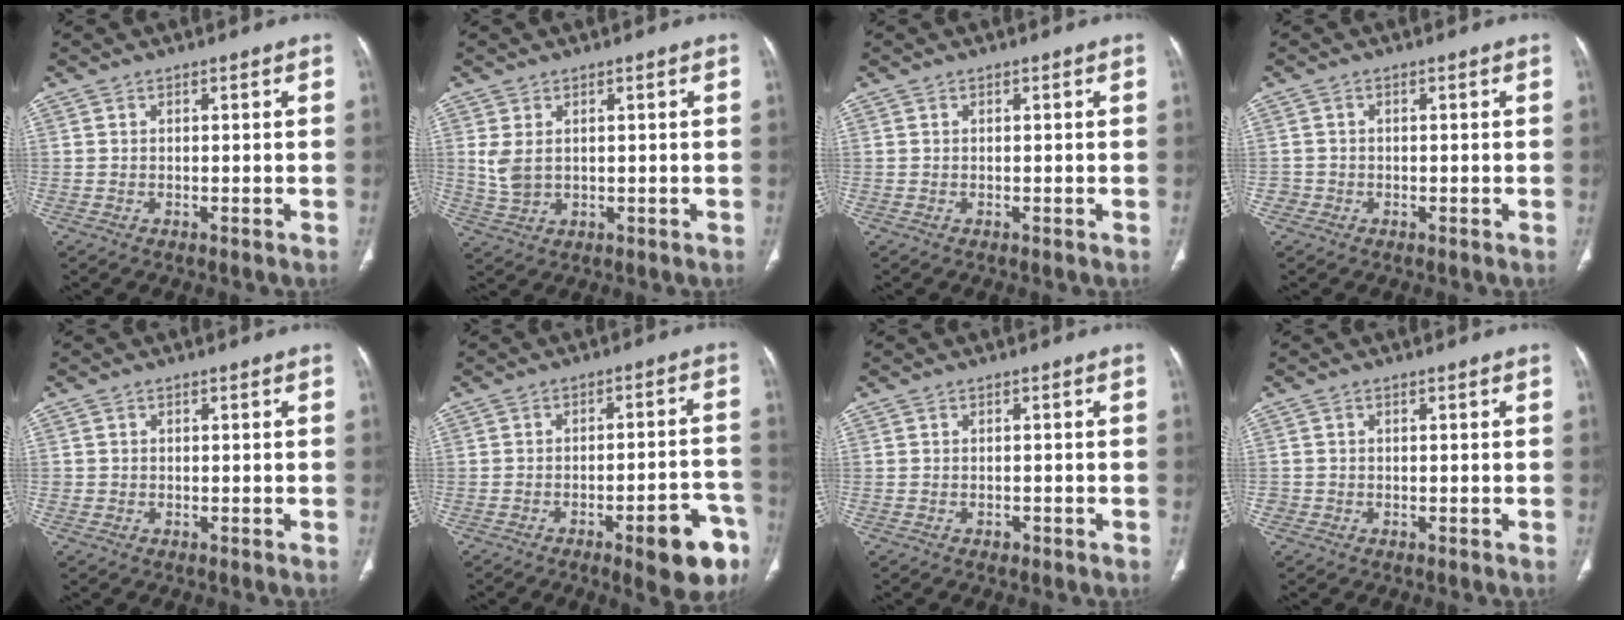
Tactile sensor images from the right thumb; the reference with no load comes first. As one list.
[{"total": 4.1, "force": [1.0, 2.6, 2.9], "torque": [-0.066, -0.004, 0.029]}, {"total": 0.0}, {"total": 1.3, "force": [-0.5, 1.2, -0.1], "torque": [0.011, 0.007, -0.014]}, {"total": 0.7, "force": [0.0, 0.7, 0.0], "torque": [0.006, 0.005, -0.001]}, {"total": 11.6, "force": [-6.2, 3.4, 9.1], "torque": [-0.099, 0.038, -0.077]}, {"total": 0.9, "force": [-0.6, 0.6, 0.4], "torque": [-0.006, 0.004, -0.008]}, {"total": 0.7, "force": [-0.2, 0.6, 0.0], "torque": [0.007, 0.006, -0.005]}]